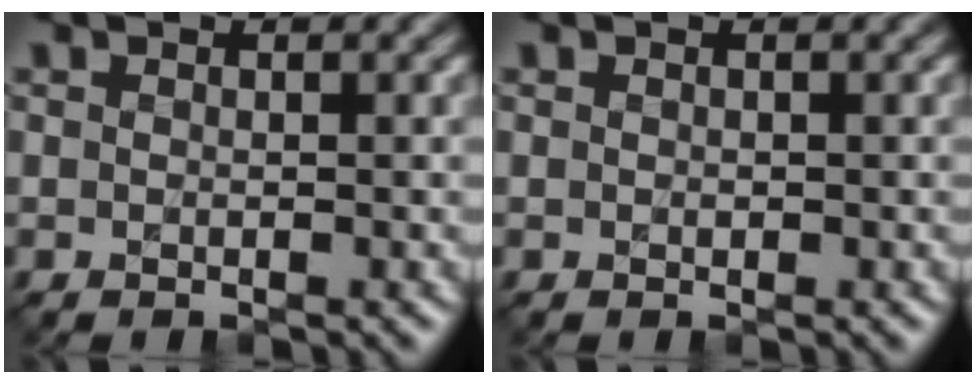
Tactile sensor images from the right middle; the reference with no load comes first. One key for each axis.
{"total": 0.0}